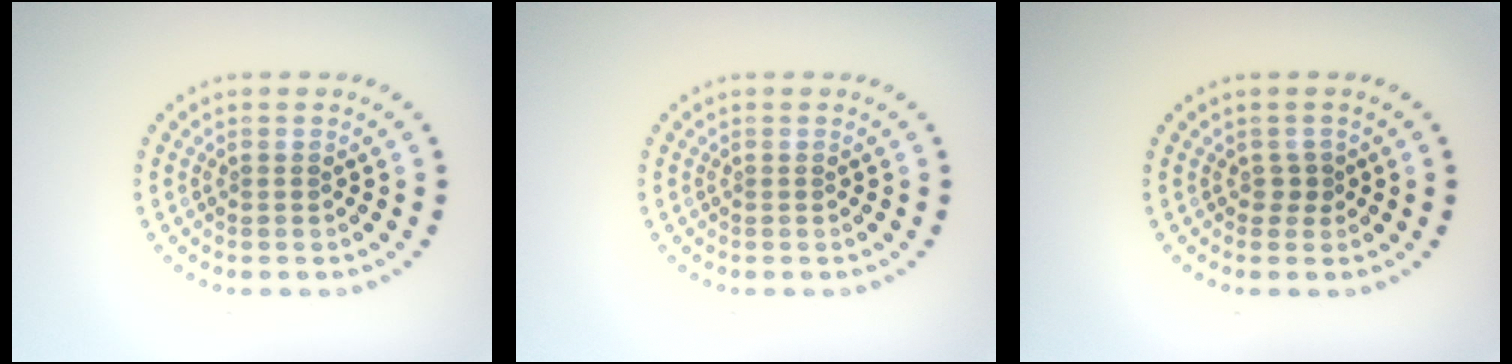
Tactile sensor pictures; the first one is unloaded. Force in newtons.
{"total": 0.0}
{"total": 0.9, "press": 0.8, "slide": 0.5}